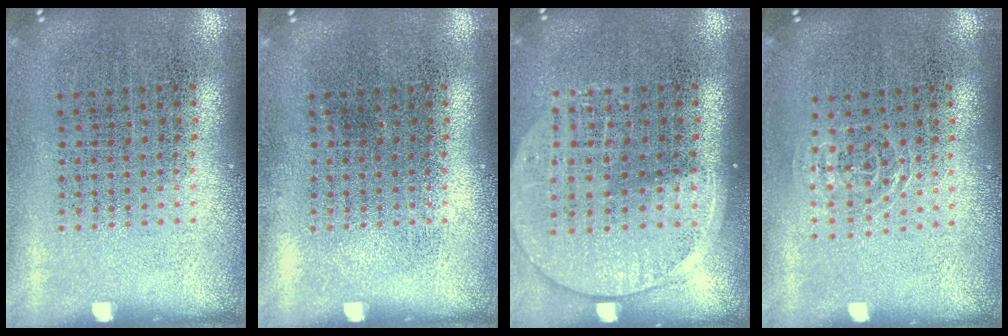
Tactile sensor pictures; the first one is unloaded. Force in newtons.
{"total": 0.0}
{"total": 1.4, "press": 1.3, "slide": 0.6}
{"total": 0.9, "press": 0.6, "slide": 0.7}